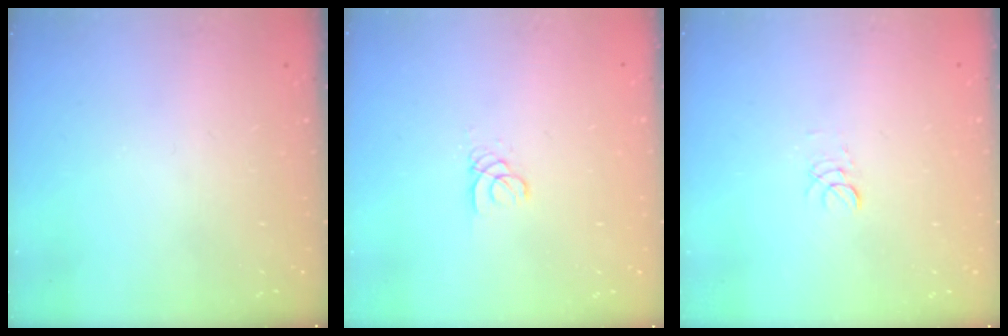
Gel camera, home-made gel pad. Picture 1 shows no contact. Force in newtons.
{"total": 1.8, "press": 1.8, "slide": 0.2}
{"total": 2.9, "press": 2.8, "slide": 0.3}